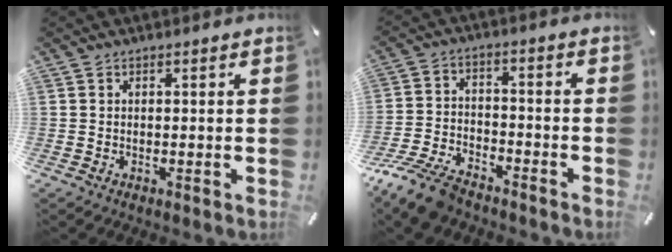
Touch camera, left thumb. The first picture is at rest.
{"total": 10.7, "force": [-8.7, 4.2, 4.7], "torque": [-0.097, 0.040, -0.167]}